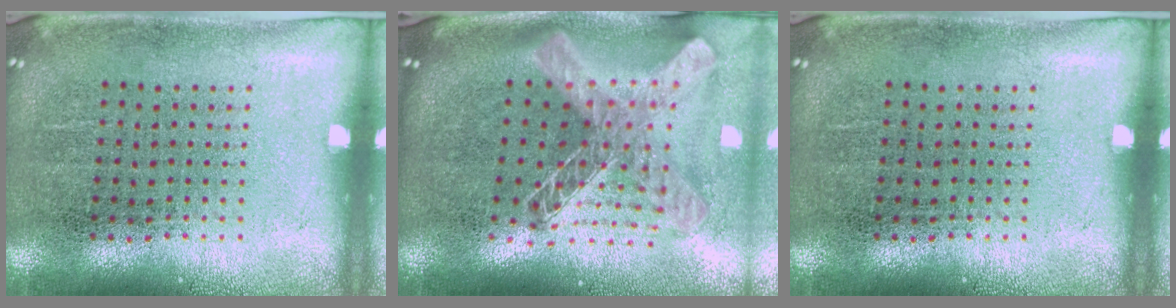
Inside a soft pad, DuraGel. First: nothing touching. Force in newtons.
{"total": 2.3, "press": 1.7, "slide": 1.5}
{"total": 0.0}